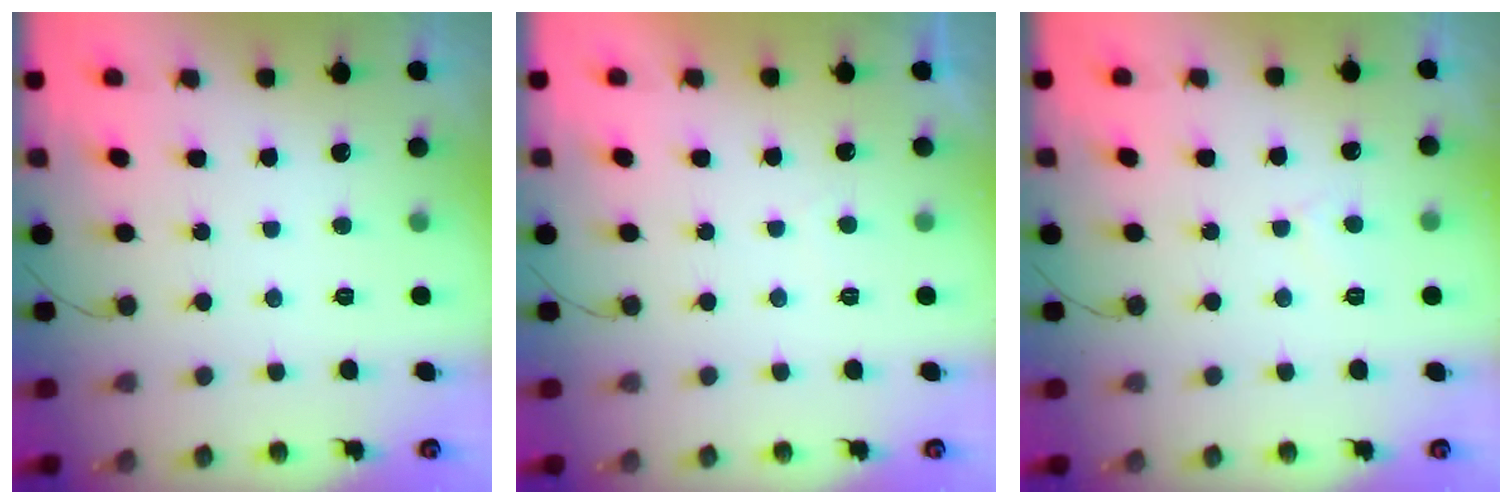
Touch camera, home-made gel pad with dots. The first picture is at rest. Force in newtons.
{"total": 1.4, "press": 1.1, "slide": 0.8}
{"total": 2.3, "press": 2.3, "slide": 0.2}